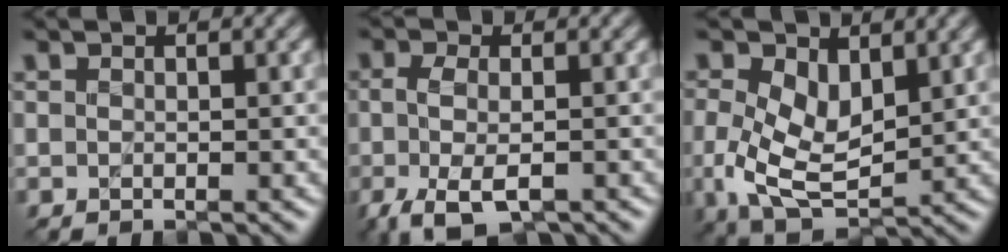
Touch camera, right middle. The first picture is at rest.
{"total": 5.2, "force": [-2.3, 2.4, 4.0], "torque": [-0.092, -0.005, -0.044]}
{"total": 5.8, "force": [0.7, 3.4, 4.7], "torque": [-0.106, -0.002, 0.014]}